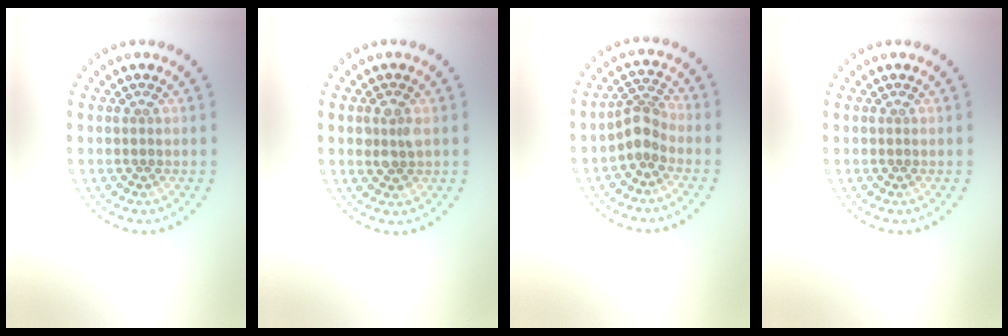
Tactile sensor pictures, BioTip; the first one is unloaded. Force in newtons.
{"total": 2.0, "press": 2.0, "slide": 0.2}
{"total": 2.5, "press": 1.9, "slide": 1.6}
{"total": 0.0}